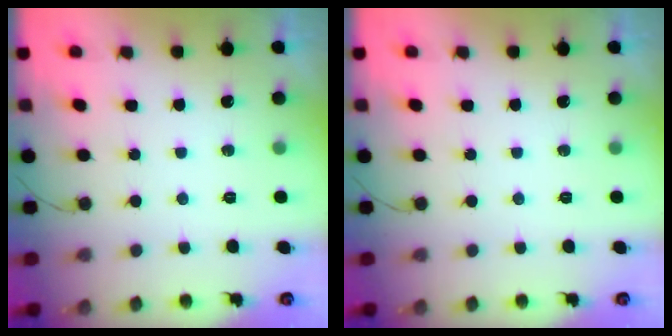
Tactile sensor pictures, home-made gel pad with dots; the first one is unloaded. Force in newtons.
{"total": 0.0}